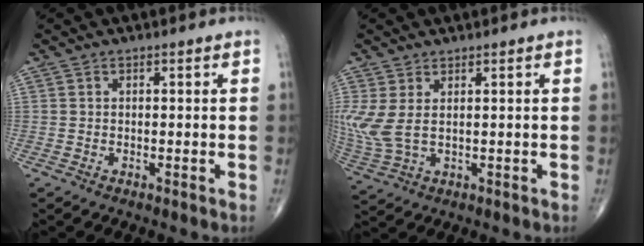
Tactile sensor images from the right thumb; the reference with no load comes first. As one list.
[{"total": 7.1, "force": [1.2, 3.6, 6.0], "torque": [-0.165, -0.001, 0.038]}]